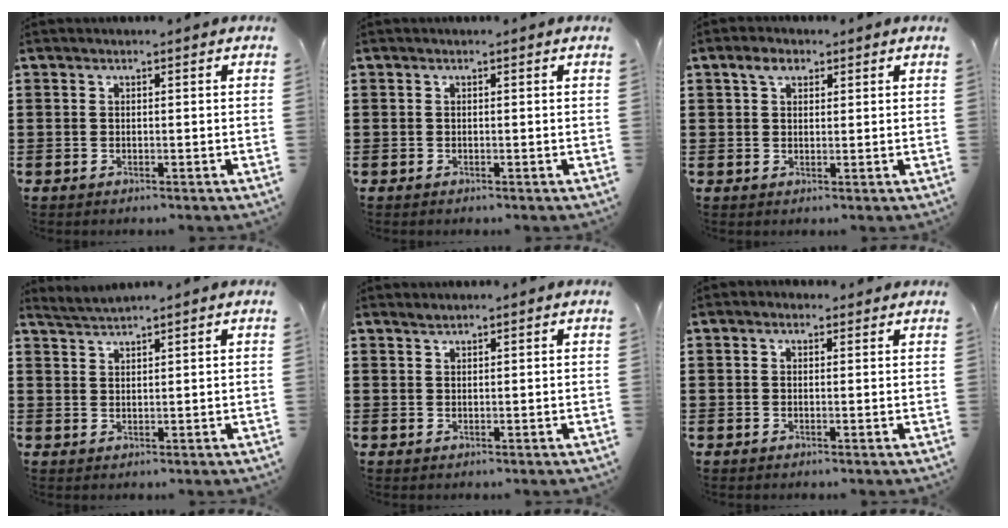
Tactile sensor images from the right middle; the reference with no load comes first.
{"total": 0.0}
{"total": 3.0, "force": [1.9, 1.6, 1.6], "torque": [-0.029, 0.004, 0.033]}
{"total": 2.2, "force": [2.1, -0.5, 0.1], "torque": [-0.008, 0.000, 0.041]}
{"total": 1.1, "force": [1.0, -0.2, 0.1], "torque": [-0.004, -0.001, 0.021]}
{"total": 0.9, "force": [0.9, 0.3, 0.1], "torque": [0.003, -0.002, 0.015]}